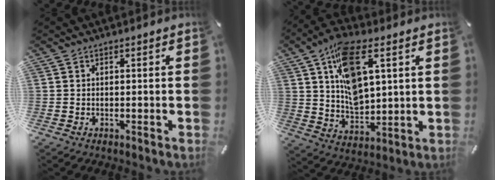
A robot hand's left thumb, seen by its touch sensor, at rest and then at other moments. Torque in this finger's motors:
{"motor_torque": [2.57, 2.44, 1.32, -1.45, 0.43]}